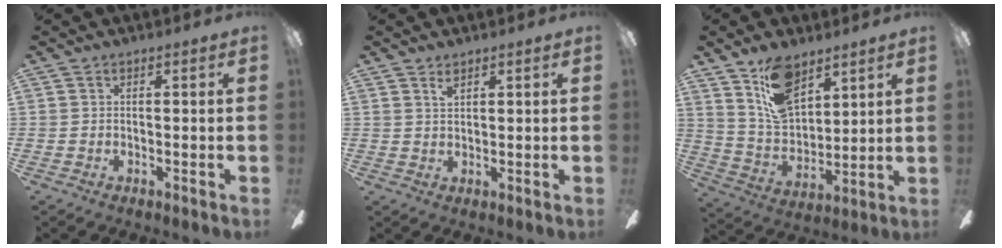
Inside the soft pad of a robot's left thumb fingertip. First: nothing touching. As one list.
[{"total": 2.3, "force": [1.8, 0.9, 1.1], "torque": [-0.026, 0.000, 0.033]}, {"total": 13.9, "force": [9.3, 7.9, 6.8], "torque": [-0.129, -0.036, 0.177]}]